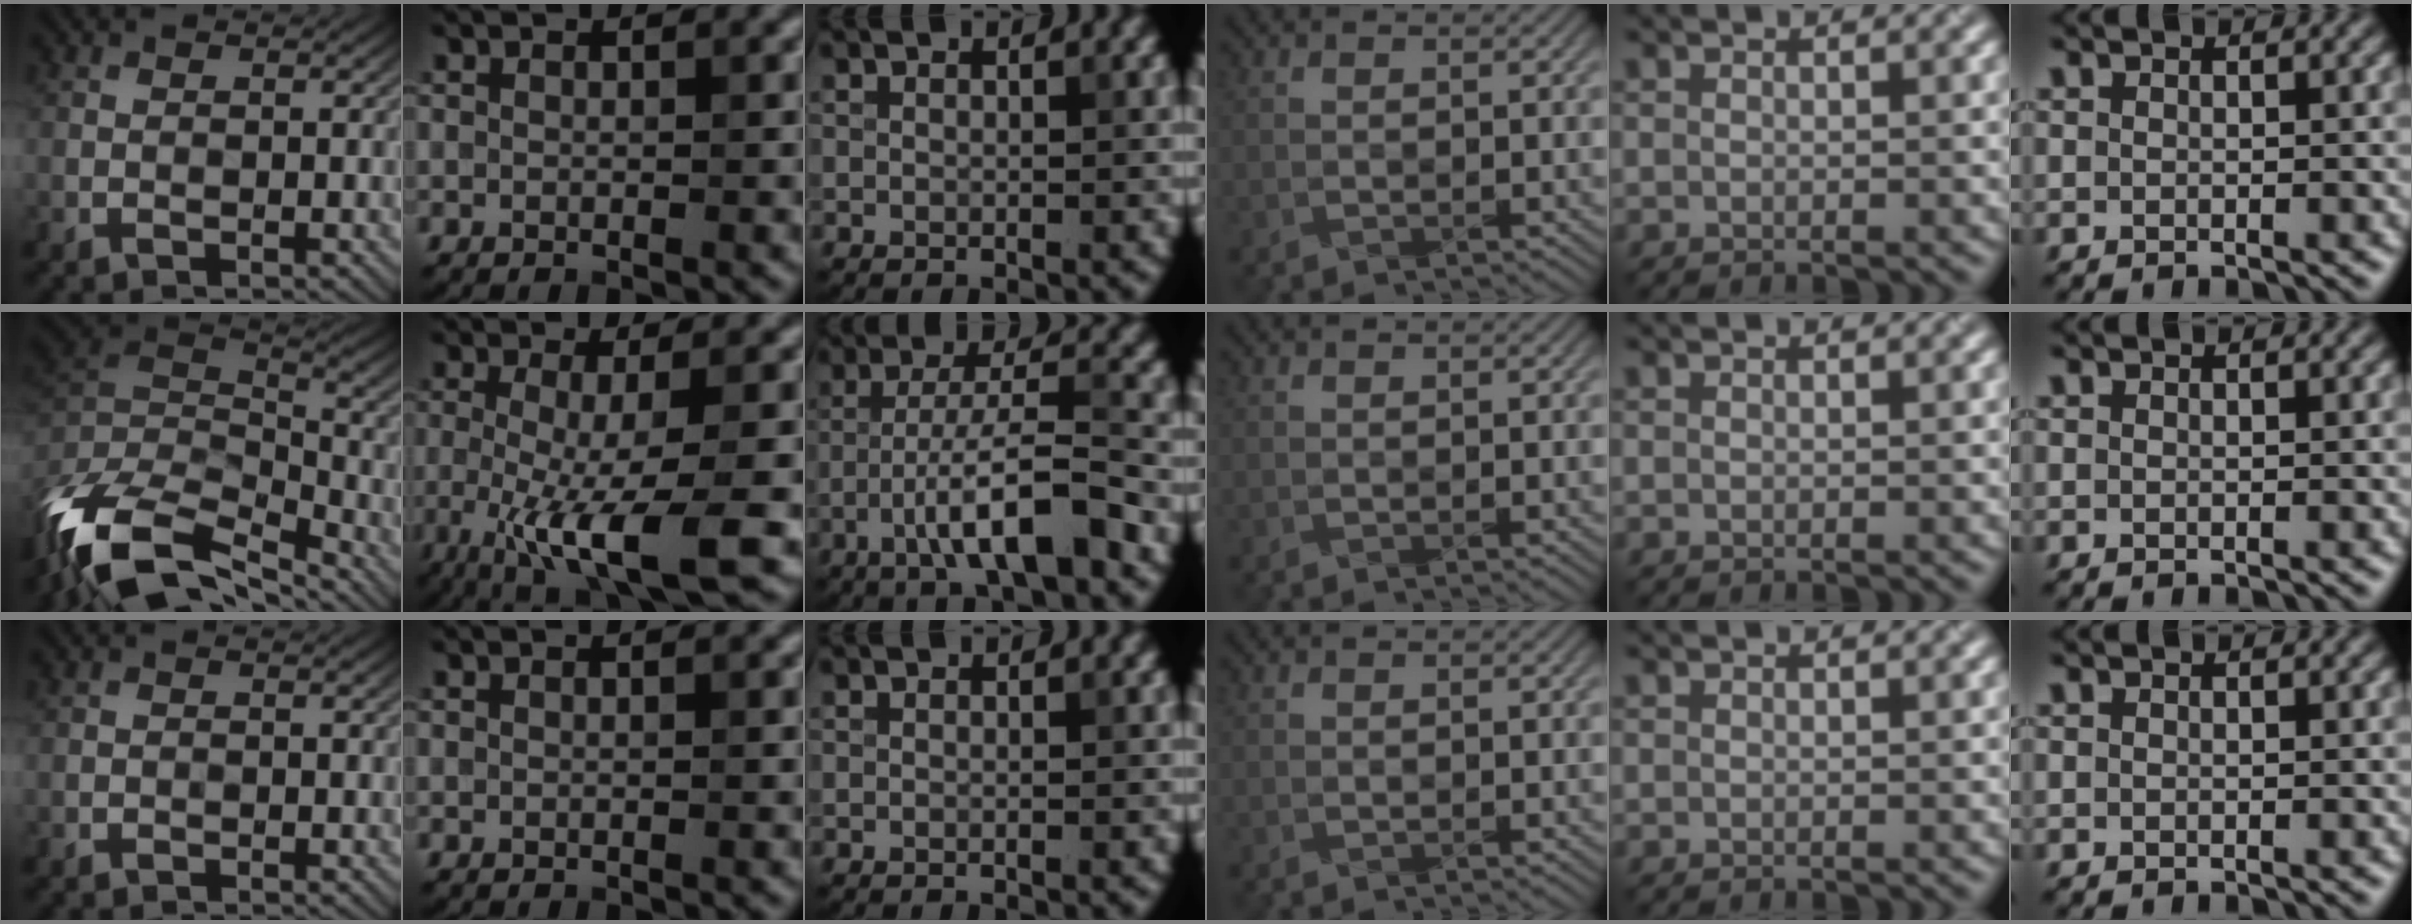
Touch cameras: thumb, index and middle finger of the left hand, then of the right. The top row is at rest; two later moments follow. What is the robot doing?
{"motion": "wrap", "object": "tissue paper"}